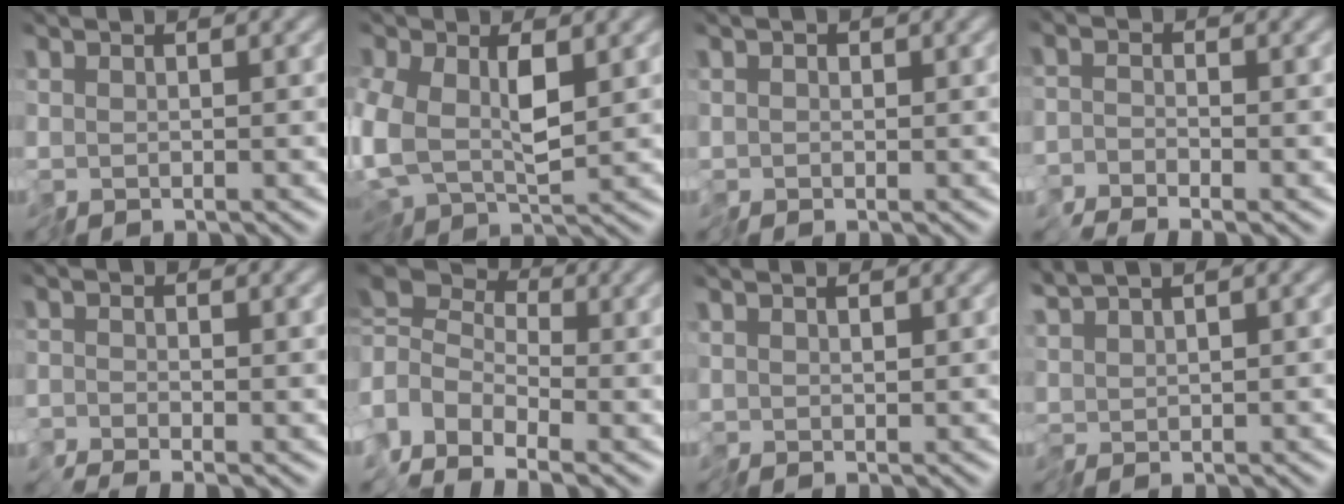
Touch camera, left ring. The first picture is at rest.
{"total": 6.8, "force": [-0.2, 4.2, 5.4], "torque": [-0.130, -0.019, 0.005]}
{"total": 0.7, "force": [0.0, 0.7, 0.1], "torque": [-0.004, 0.002, -0.005]}
{"total": 1.3, "force": [-1.2, -0.2, -0.5], "torque": [0.010, 0.001, -0.030]}
{"total": 0.7, "force": [-0.7, -0.1, -0.2], "torque": [0.003, -0.003, -0.018]}
{"total": 3.1, "force": [-1.2, 2.1, 1.8], "torque": [-0.037, 0.008, -0.046]}
{"total": 0.7, "force": [0.7, 0.3, 0.1], "torque": [-0.005, 0.007, 0.011]}
{"total": 1.9, "force": [1.6, 0.5, 1.0], "torque": [-0.032, 0.007, 0.034]}